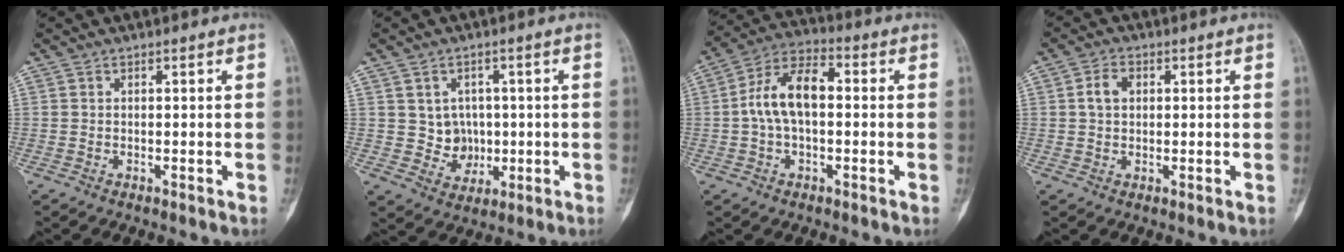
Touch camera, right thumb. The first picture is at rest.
{"total": 5.7, "force": [0.6, 5.4, 1.9], "torque": [0.008, 0.002, 0.015]}
{"total": 10.9, "force": [0.1, 6.1, 9.1], "torque": [-0.173, 0.035, -0.006]}
{"total": 3.8, "force": [0.7, 2.7, 2.5], "torque": [-0.045, 0.008, 0.012]}